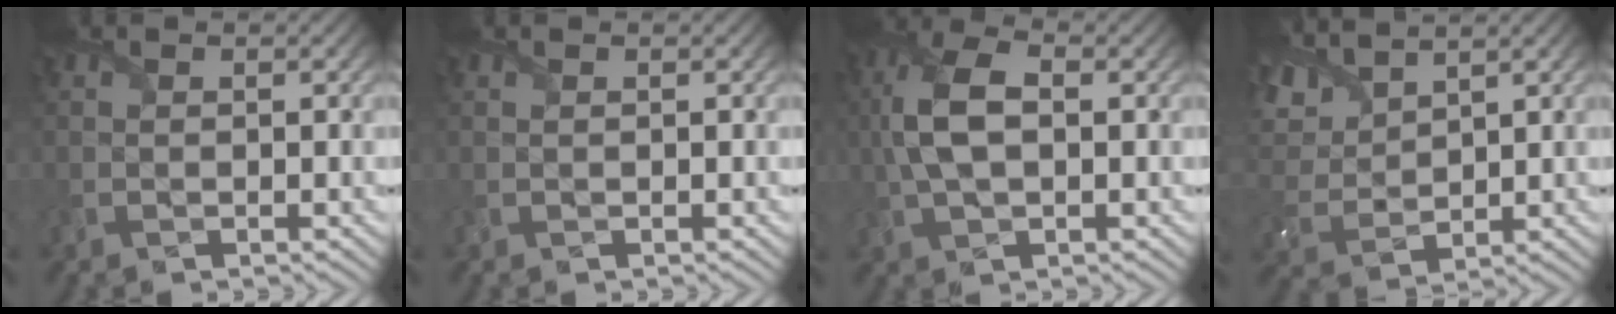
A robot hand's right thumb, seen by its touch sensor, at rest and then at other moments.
{"total": 0.0}
{"total": 7.3, "force": [0.5, 4.0, 6.1], "torque": [-0.148, 0.011, 0.001]}
{"total": 7.1, "force": [4.9, 2.9, 4.1], "torque": [-0.121, 0.015, 0.098]}